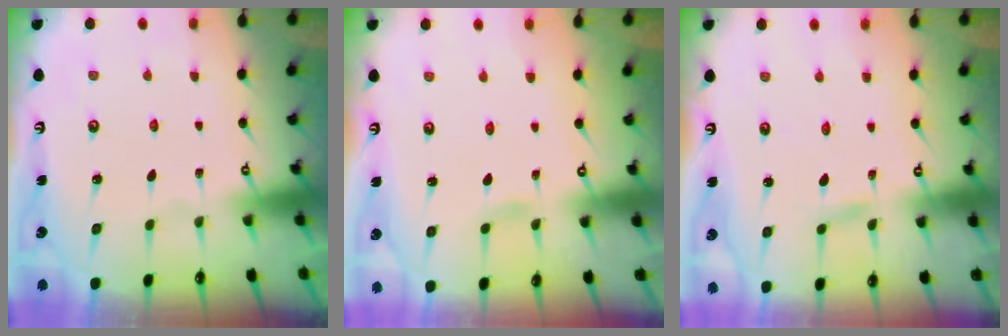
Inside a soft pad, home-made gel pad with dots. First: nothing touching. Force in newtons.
{"total": 0.6, "press": 0.6, "slide": 0.1}
{"total": 1.1, "press": 1.1, "slide": 0.1}